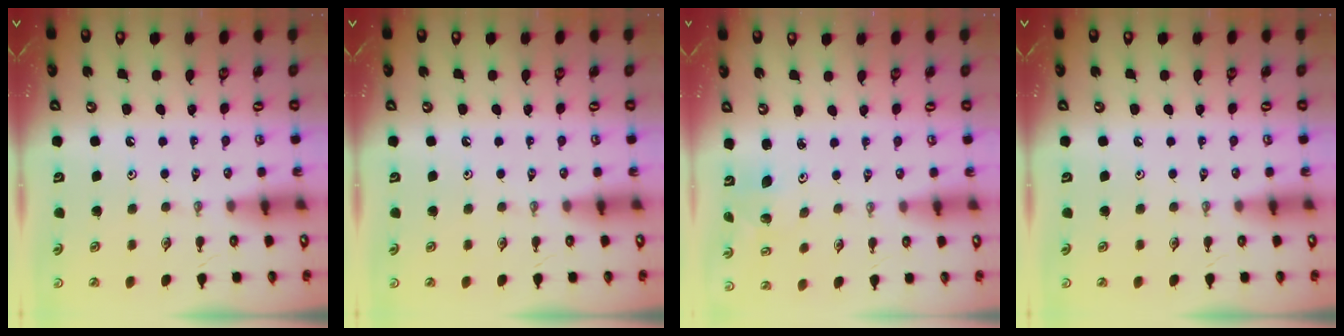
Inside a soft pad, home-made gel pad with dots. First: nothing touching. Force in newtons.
{"total": 0.0}
{"total": 2.5, "press": 2.5, "slide": 0.1}
{"total": 0.0}